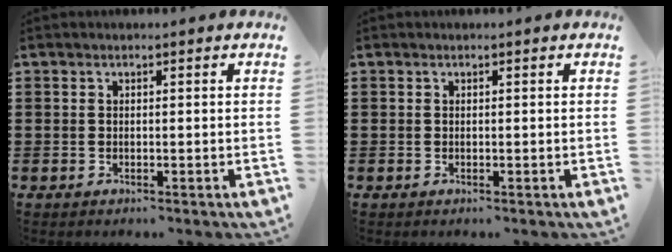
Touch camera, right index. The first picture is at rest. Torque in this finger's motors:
{"motor_torque": [0.12, 0.12, 0.00, 0.00]}